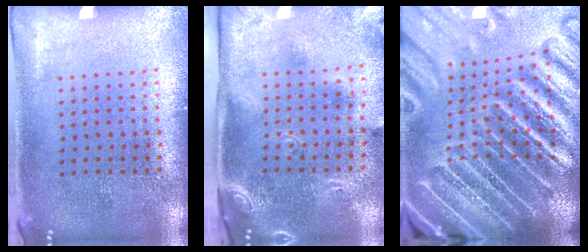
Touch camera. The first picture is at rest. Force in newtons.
{"total": 2.7, "press": 1.8, "slide": 2.1}
{"total": 5.4, "press": 4.8, "slide": 2.7}